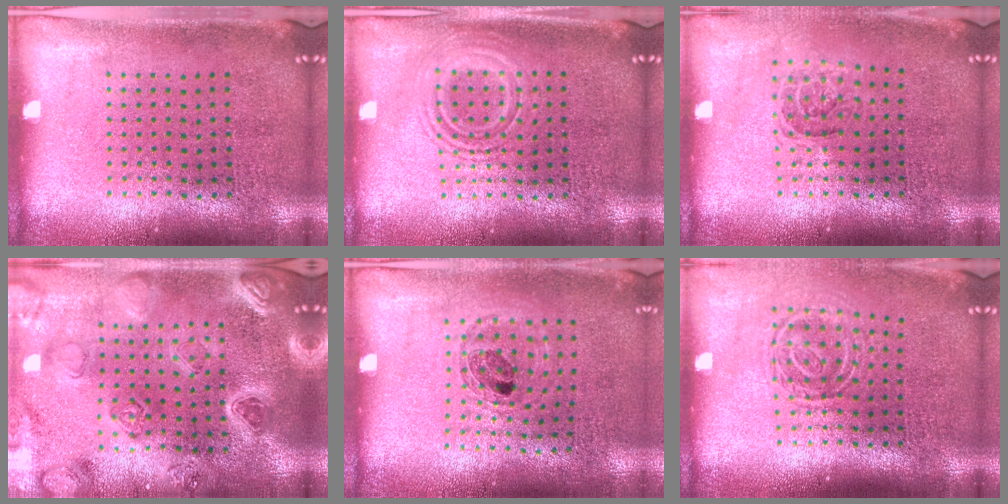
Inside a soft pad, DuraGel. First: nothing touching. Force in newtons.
{"total": 1.4, "press": 1.4, "slide": 0.2}
{"total": 1.1, "press": 1.0, "slide": 0.5}
{"total": 2.4, "press": 2.4, "slide": 0.2}
{"total": 0.9, "press": 0.9, "slide": 0.1}
{"total": 1.6, "press": 1.1, "slide": 1.2}